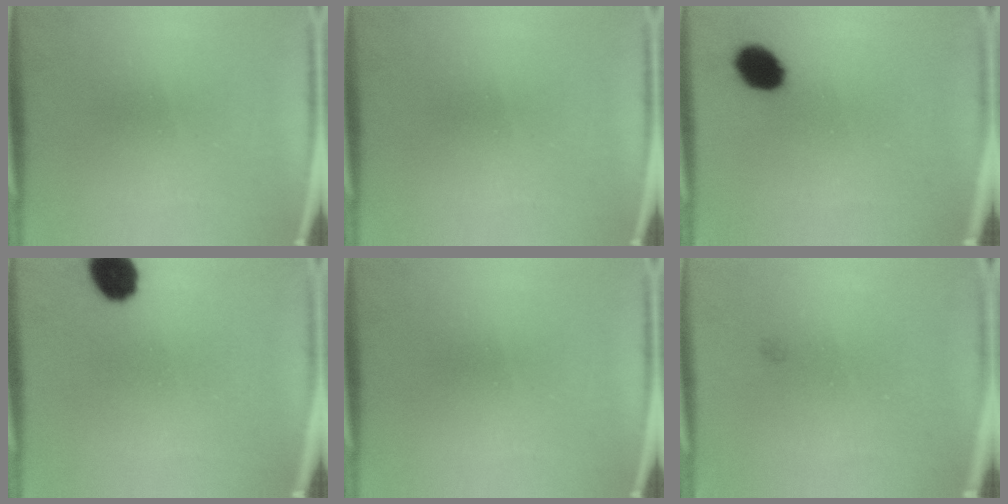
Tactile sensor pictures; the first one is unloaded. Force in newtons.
{"total": 0.0}
{"total": 6.7}
{"total": 8.4}
{"total": 0.0}
{"total": 0.6}